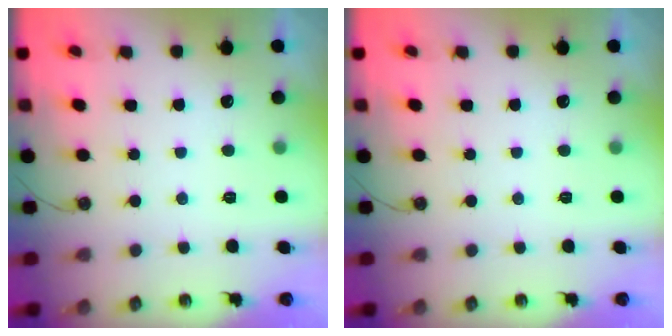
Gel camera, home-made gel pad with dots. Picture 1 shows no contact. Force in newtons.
{"total": 0.0}